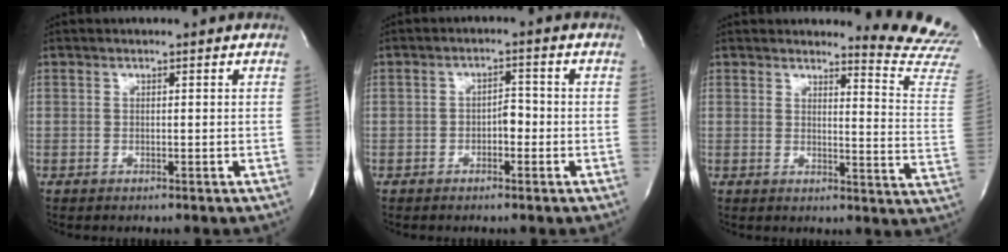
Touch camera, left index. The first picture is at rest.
{"total": 2.7, "force": [-1.0, 1.4, 2.2], "torque": [-0.028, 0.007, -0.018]}
{"total": 11.9, "force": [11.7, -1.6, 0.2], "torque": [0.006, -0.162, 0.103]}